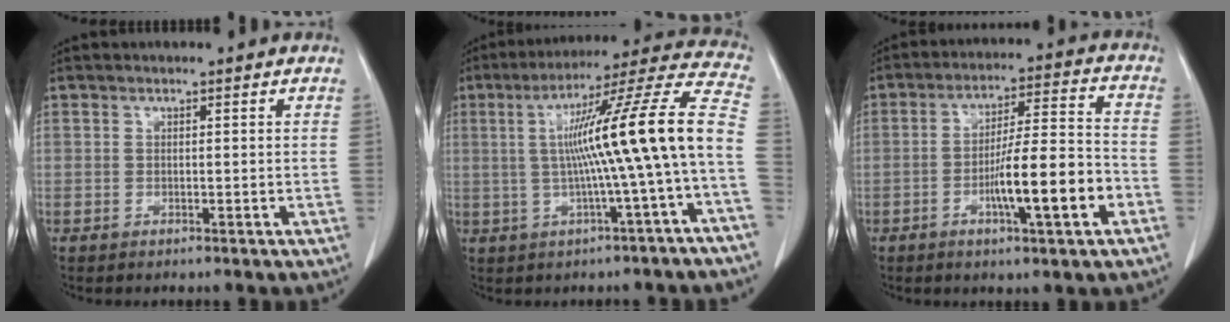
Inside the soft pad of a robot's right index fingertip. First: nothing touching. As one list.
[{"total": 16.9, "force": [-1.0, -1.4, 16.8], "torque": [-0.246, 0.027, -0.020]}, {"total": 12.0, "force": [-4.3, 0.9, 11.2], "torque": [-0.183, 0.005, -0.068]}]